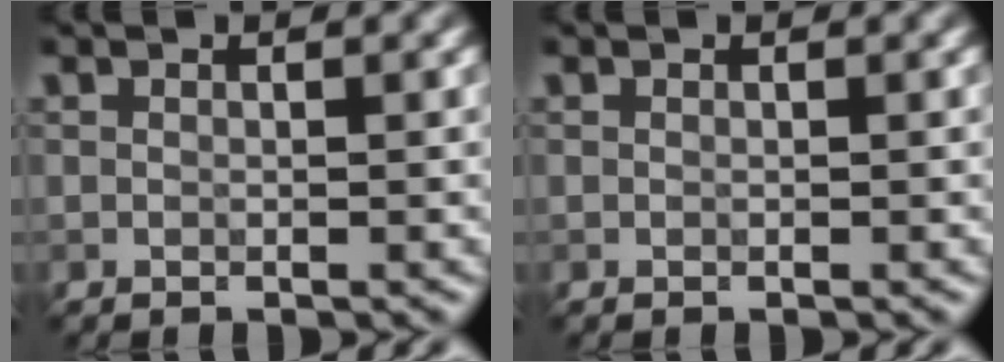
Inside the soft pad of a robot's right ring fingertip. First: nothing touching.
{"total": 0.0}